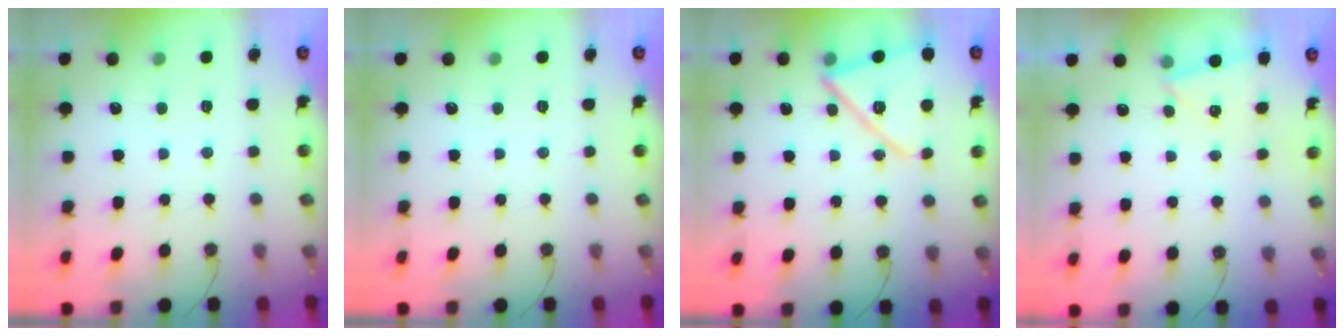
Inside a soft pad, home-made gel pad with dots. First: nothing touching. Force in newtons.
{"total": 0.0}
{"total": 15.0, "press": 15.0, "slide": 1.3}
{"total": 0.6, "press": 0.0, "slide": 0.6}